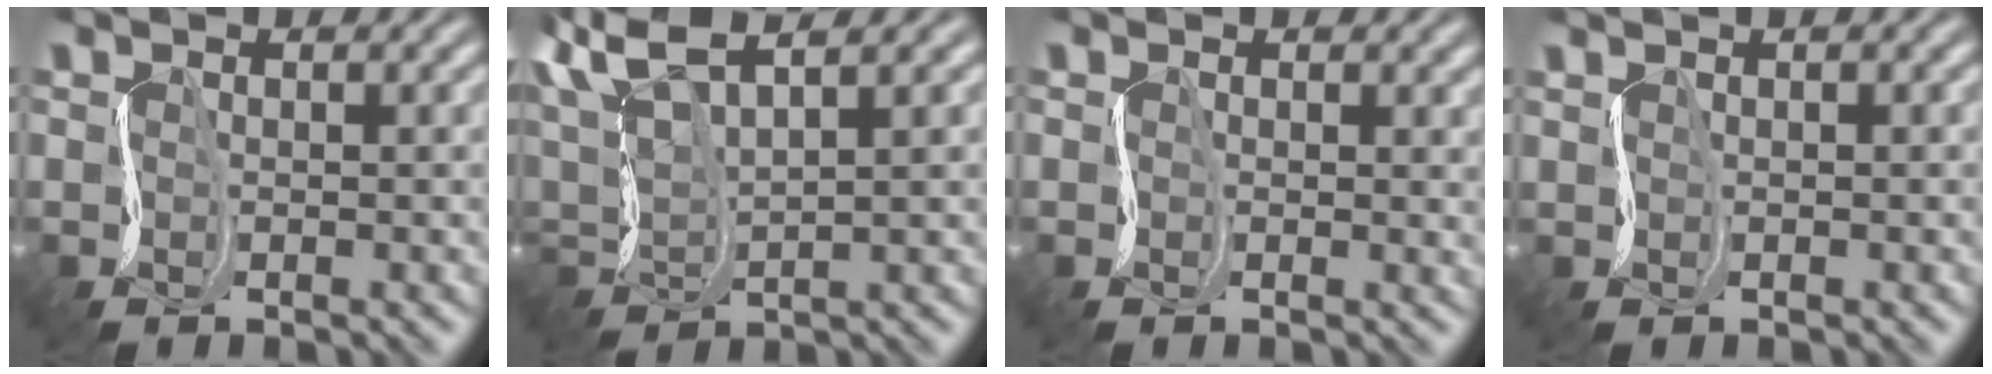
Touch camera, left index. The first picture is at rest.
{"total": 6.0, "force": [2.6, 1.7, 5.1], "torque": [-0.118, 0.020, 0.039]}
{"total": 1.4, "force": [0.6, 1.0, 0.9], "torque": [-0.022, -0.002, 0.010]}
{"total": 0.8, "force": [0.5, -0.1, 0.5], "torque": [-0.013, 0.003, 0.012]}